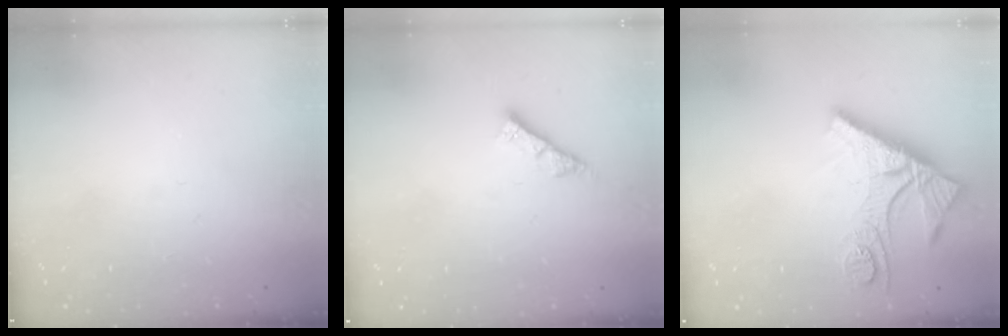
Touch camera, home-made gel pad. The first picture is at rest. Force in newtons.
{"total": 4.8, "press": 4.8, "slide": 0.3}
{"total": 10.7, "press": 10.6, "slide": 1.1}